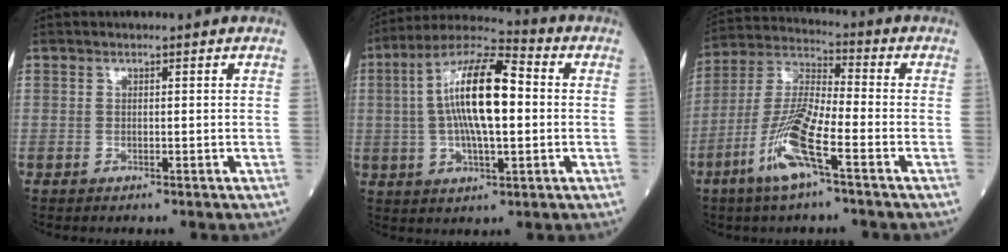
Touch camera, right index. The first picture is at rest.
{"total": 14.6, "force": [0.9, 3.8, 14.0], "torque": [-0.268, 0.022, 0.010]}
{"total": 11.7, "force": [-5.5, 1.3, 10.2], "torque": [-0.214, -0.008, -0.114]}